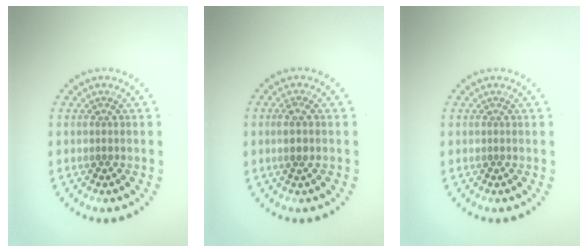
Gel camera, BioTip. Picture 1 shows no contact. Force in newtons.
{"total": 1.2, "press": 0.9, "slide": 0.7}
{"total": 0.0}